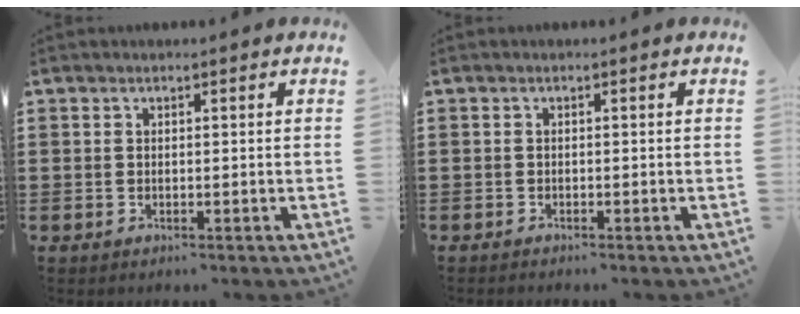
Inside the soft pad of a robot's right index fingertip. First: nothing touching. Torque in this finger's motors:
{"motor_torque": [-0.58, 0.41, -0.18, -0.04]}